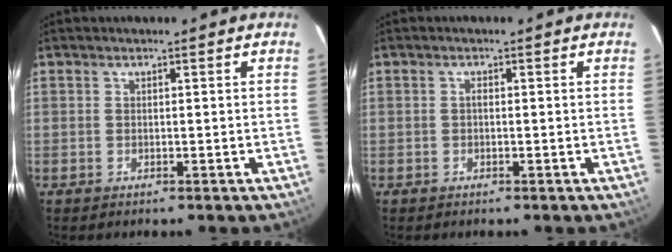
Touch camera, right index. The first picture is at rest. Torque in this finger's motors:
{"motor_torque": [0.43, 0.05, 0.12, 0.03]}